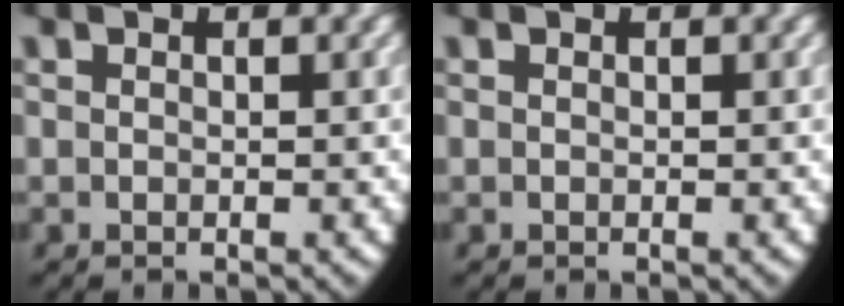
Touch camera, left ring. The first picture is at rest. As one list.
[{"total": 0.0}]